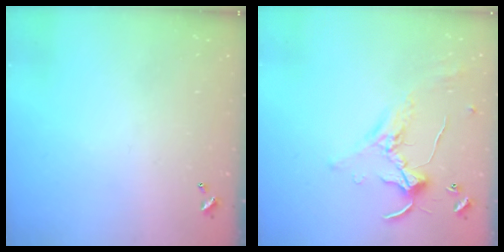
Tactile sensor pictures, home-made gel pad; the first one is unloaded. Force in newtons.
{"total": 1.0, "press": 0.5, "slide": 0.8}